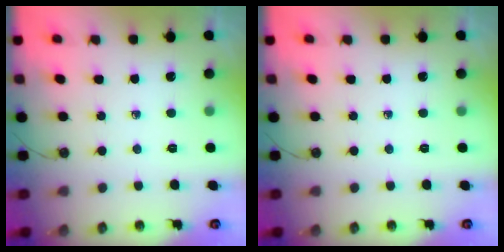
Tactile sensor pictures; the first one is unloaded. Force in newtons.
{"total": 0.0}